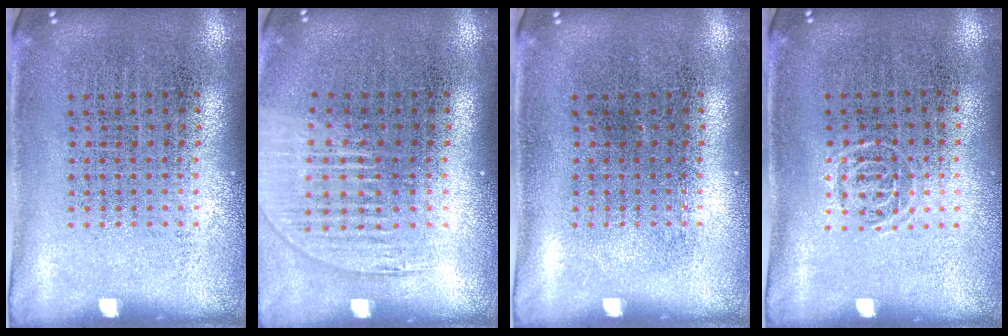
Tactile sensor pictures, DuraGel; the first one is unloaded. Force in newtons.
{"total": 1.2, "press": 1.1, "slide": 0.5}
{"total": 0.0}
{"total": 0.6, "press": 0.4, "slide": 0.4}